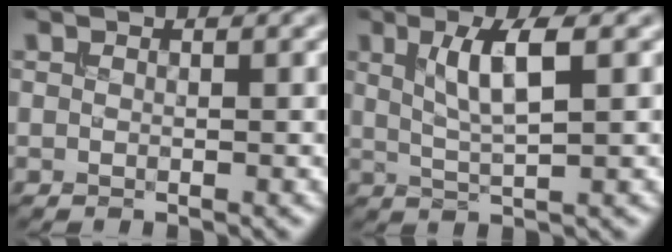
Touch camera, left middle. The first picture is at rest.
{"total": 4.4, "force": [1.3, 1.0, 4.0], "torque": [-0.079, -0.001, 0.027]}